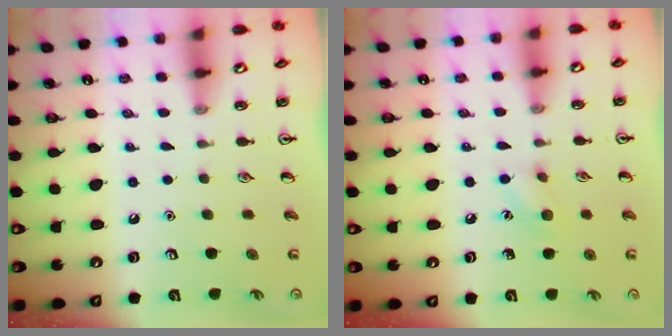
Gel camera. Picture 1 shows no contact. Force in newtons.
{"total": 7.5, "press": 7.3, "slide": 1.9}